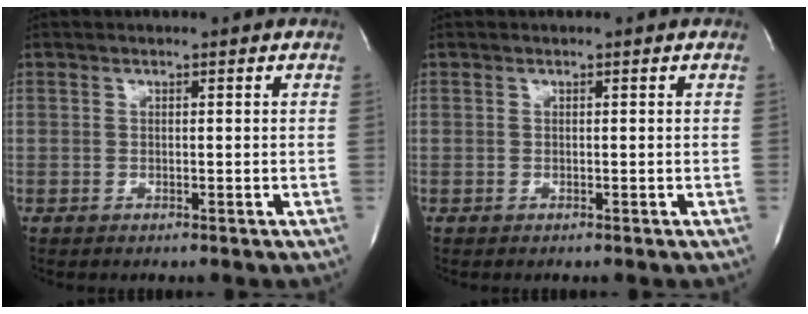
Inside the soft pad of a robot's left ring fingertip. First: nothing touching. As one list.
[{"total": 0.0}]